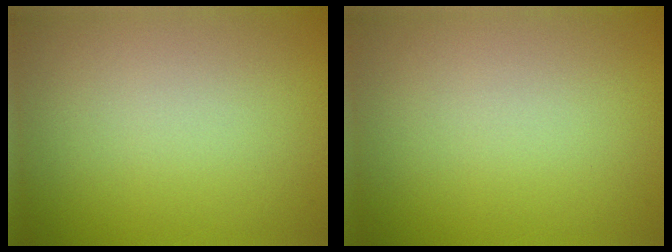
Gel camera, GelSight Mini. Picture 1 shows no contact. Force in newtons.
{"total": 0.0}